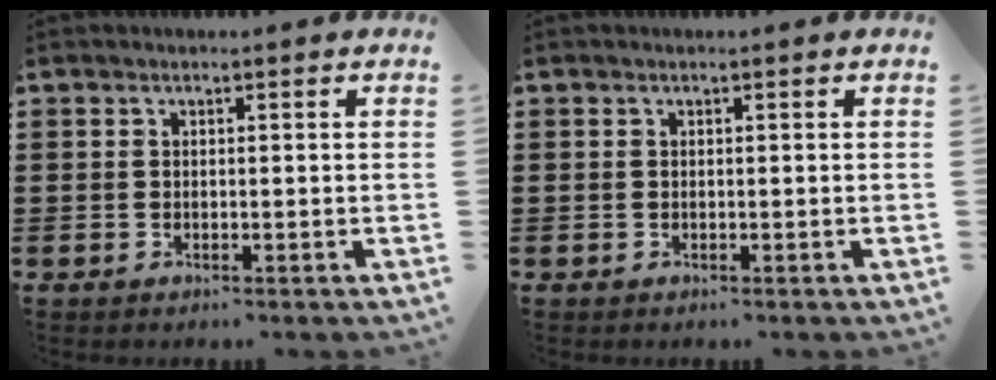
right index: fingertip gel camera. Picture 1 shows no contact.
{"total": 0.0}